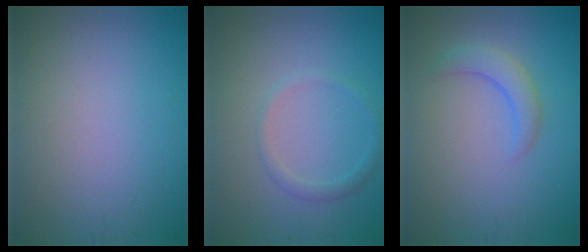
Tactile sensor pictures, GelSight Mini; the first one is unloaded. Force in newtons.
{"total": 1.4, "press": 1.4, "slide": 0.0}
{"total": 2.3, "press": 2.3, "slide": 0.4}